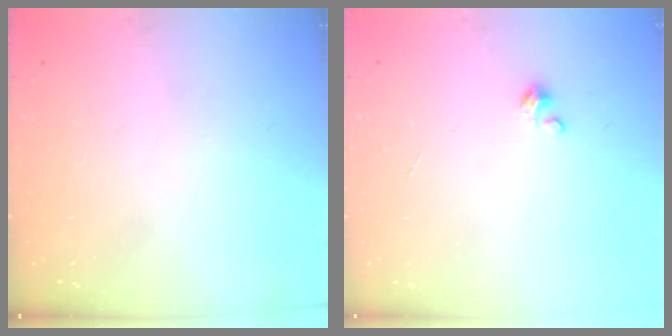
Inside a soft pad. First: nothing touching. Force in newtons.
{"total": 1.4, "press": 1.4, "slide": 0.3}